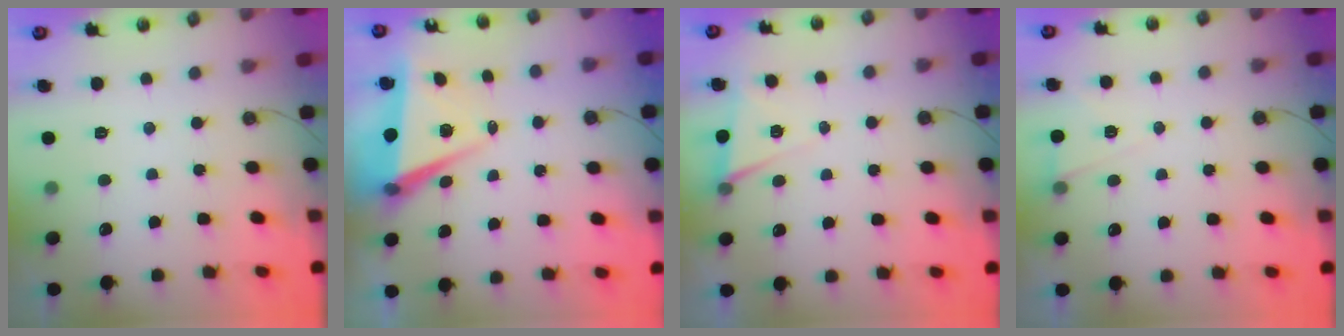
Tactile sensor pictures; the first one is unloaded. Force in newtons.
{"total": 6.4, "press": 4.9, "slide": 4.1}
{"total": 5.3, "press": 3.6, "slide": 3.8}
{"total": 6.4, "press": 4.7, "slide": 4.3}